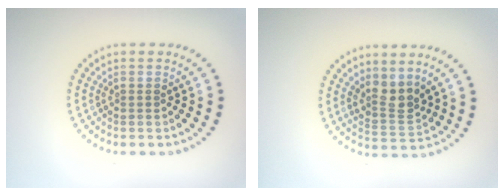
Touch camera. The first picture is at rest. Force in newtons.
{"total": 2.6, "press": 2.0, "slide": 1.7}